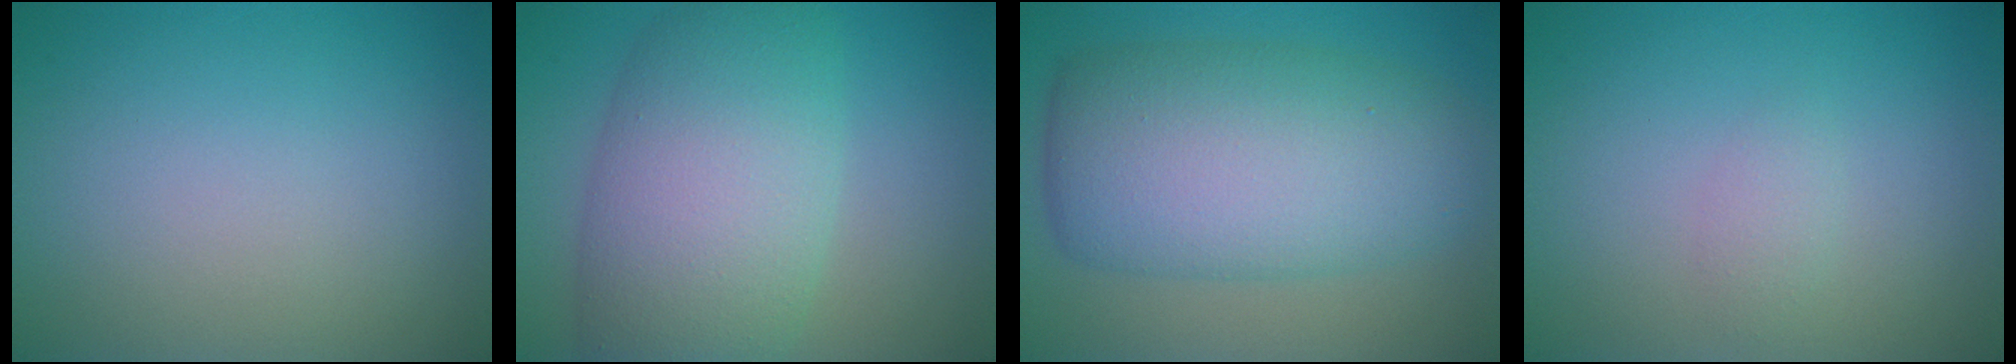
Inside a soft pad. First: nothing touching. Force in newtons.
{"total": 9.4, "press": 9.4, "slide": 0.3}
{"total": 10.2, "press": 10.2, "slide": 0.0}
{"total": 1.0, "press": 1.0, "slide": 0.1}